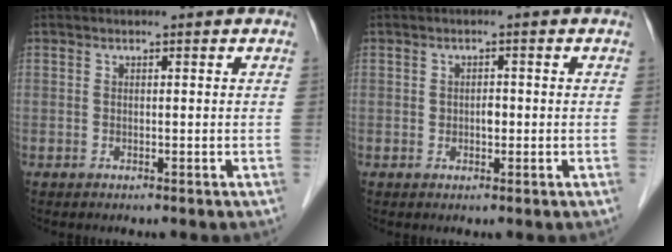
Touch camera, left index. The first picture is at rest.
{"total": 1.4, "force": [-0.2, 0.9, 1.0], "torque": [-0.017, 0.002, -0.002]}